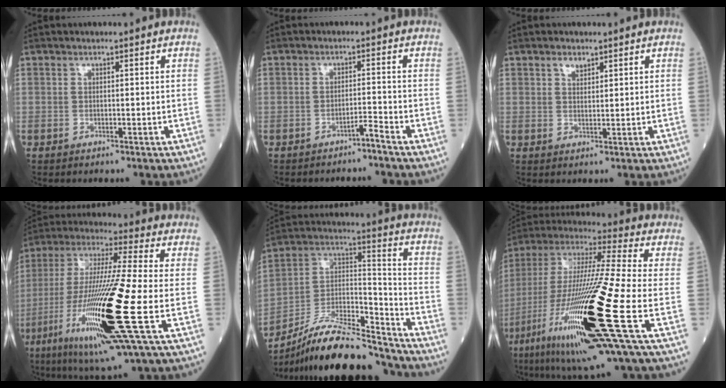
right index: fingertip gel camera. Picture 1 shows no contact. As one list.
[{"total": 1.8, "force": [-1.7, -0.3, 0.5], "torque": [-0.002, 0.002, -0.028]}, {"total": 1.8, "force": [1.3, 0.9, 0.9], "torque": [-0.017, 0.001, 0.023]}, {"total": 22.1, "force": [-6.7, 0.2, 21.0], "torque": [-0.432, -0.040, -0.128]}, {"total": 20.9, "force": [-18.5, 3.8, 8.9], "torque": [-0.172, 0.022, -0.322]}, {"total": 26.8, "force": [-9.3, 1.1, 25.2], "torque": [-0.497, -0.052, -0.172]}]